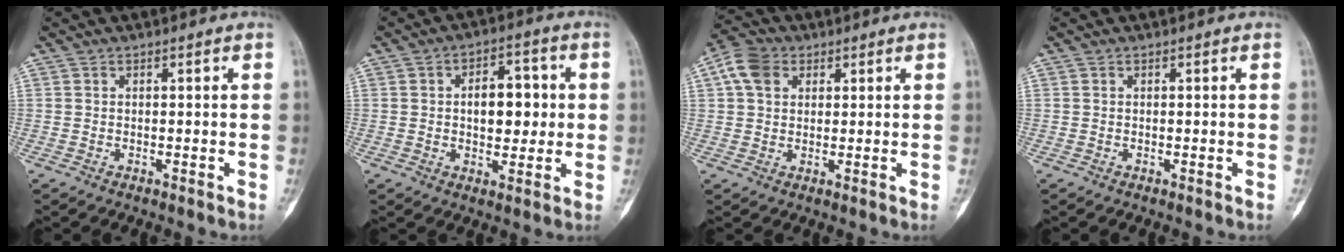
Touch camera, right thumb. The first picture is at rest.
{"total": 8.9, "force": [0.7, 5.4, 7.1], "torque": [-0.067, 0.012, 0.013]}
{"total": 5.4, "force": [2.3, 3.5, 3.4], "torque": [-0.063, 0.010, 0.038]}
{"total": 0.0}